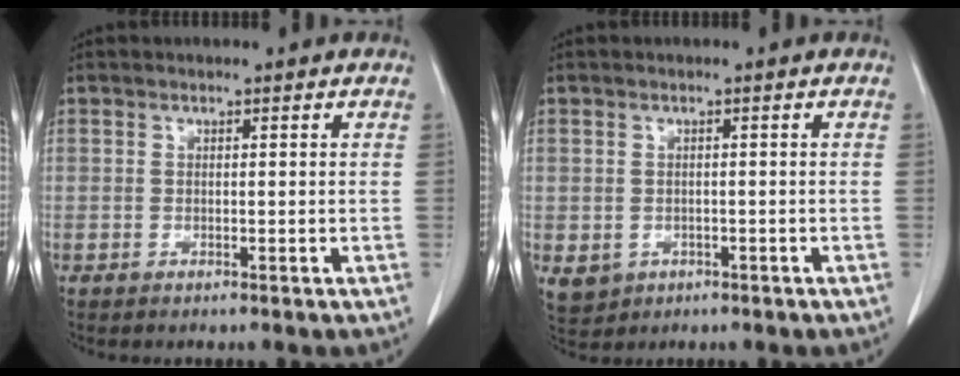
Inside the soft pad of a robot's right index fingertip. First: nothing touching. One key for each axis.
{"total": 3.6, "fx": -1.1, "fy": 3.3, "fz": 1.1, "tx": -0.018, "ty": -0.001, "tz": -0.004}